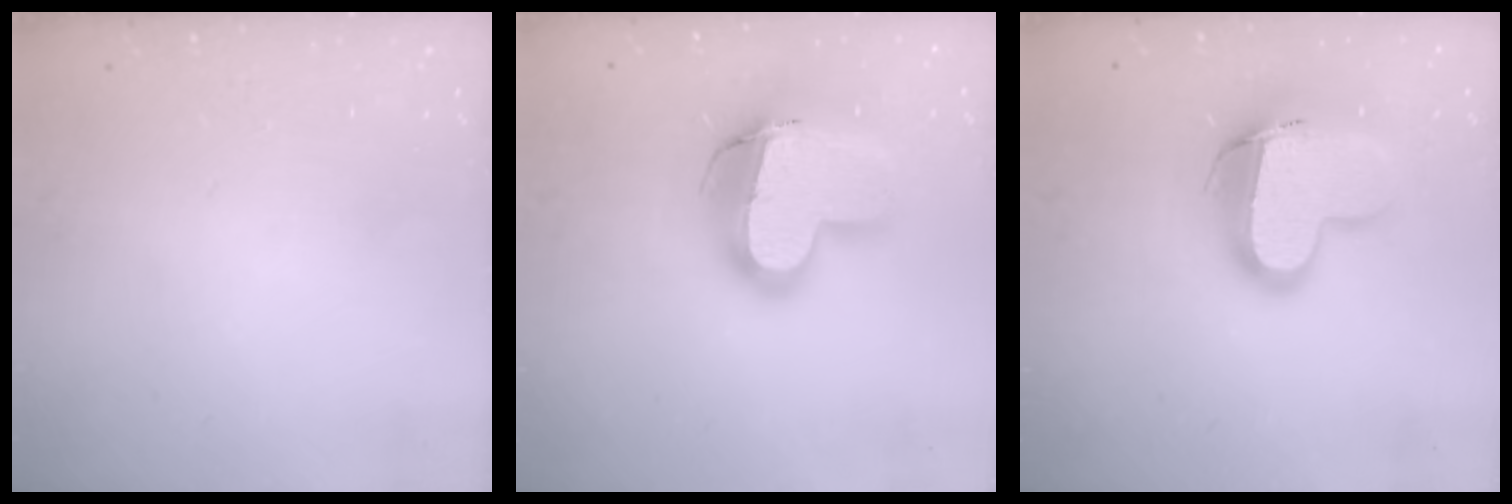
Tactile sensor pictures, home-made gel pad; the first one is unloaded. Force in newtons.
{"total": 18.9, "press": 18.8, "slide": 2.2}
{"total": 16.0, "press": 16.0, "slide": 1.1}